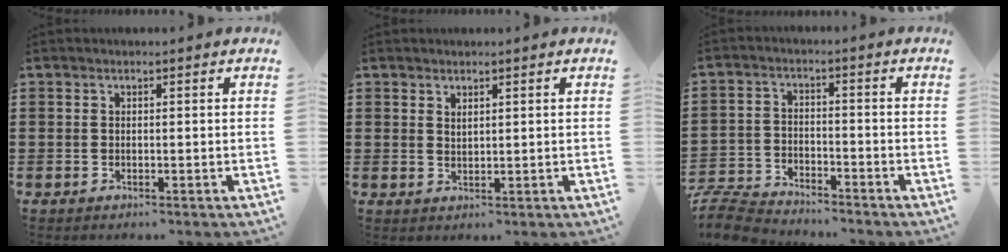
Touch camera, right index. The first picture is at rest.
{"total": 1.2, "force": [1.0, 0.4, 0.4], "torque": [-0.008, 0.002, 0.019]}
{"total": 6.1, "force": [-6.0, 0.8, 0.8], "torque": [-0.037, 0.002, -0.125]}